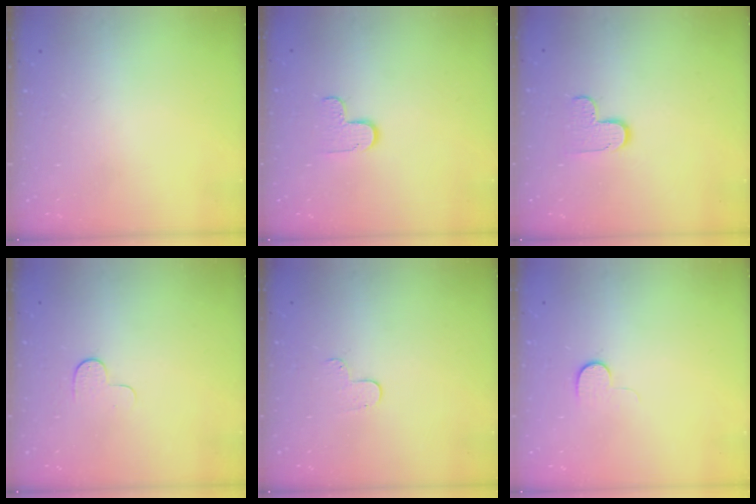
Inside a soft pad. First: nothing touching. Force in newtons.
{"total": 5.7, "press": 5.7, "slide": 0.5}
{"total": 6.6, "press": 6.5, "slide": 0.4}
{"total": 3.9, "press": 3.9, "slide": 0.3}
{"total": 4.1, "press": 4.1, "slide": 0.4}
{"total": 4.8, "press": 4.7, "slide": 0.5}